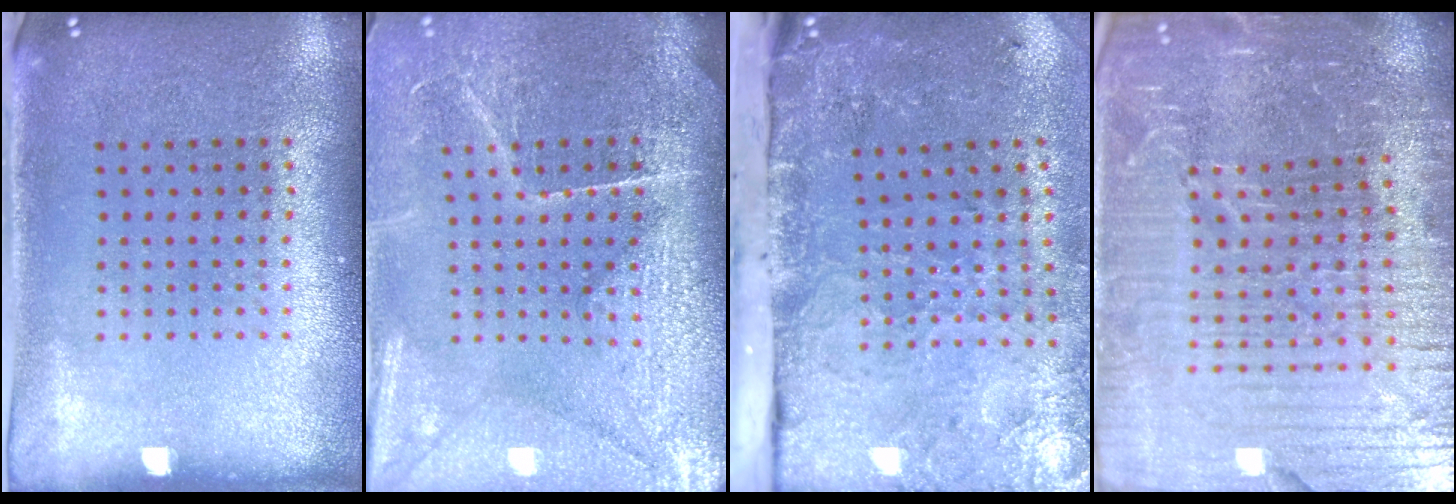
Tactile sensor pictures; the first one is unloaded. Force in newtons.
{"total": 4.4, "press": 4.0, "slide": 1.9}
{"total": 5.0, "press": 3.6, "slide": 3.4}
{"total": 6.9, "press": 6.0, "slide": 3.4}